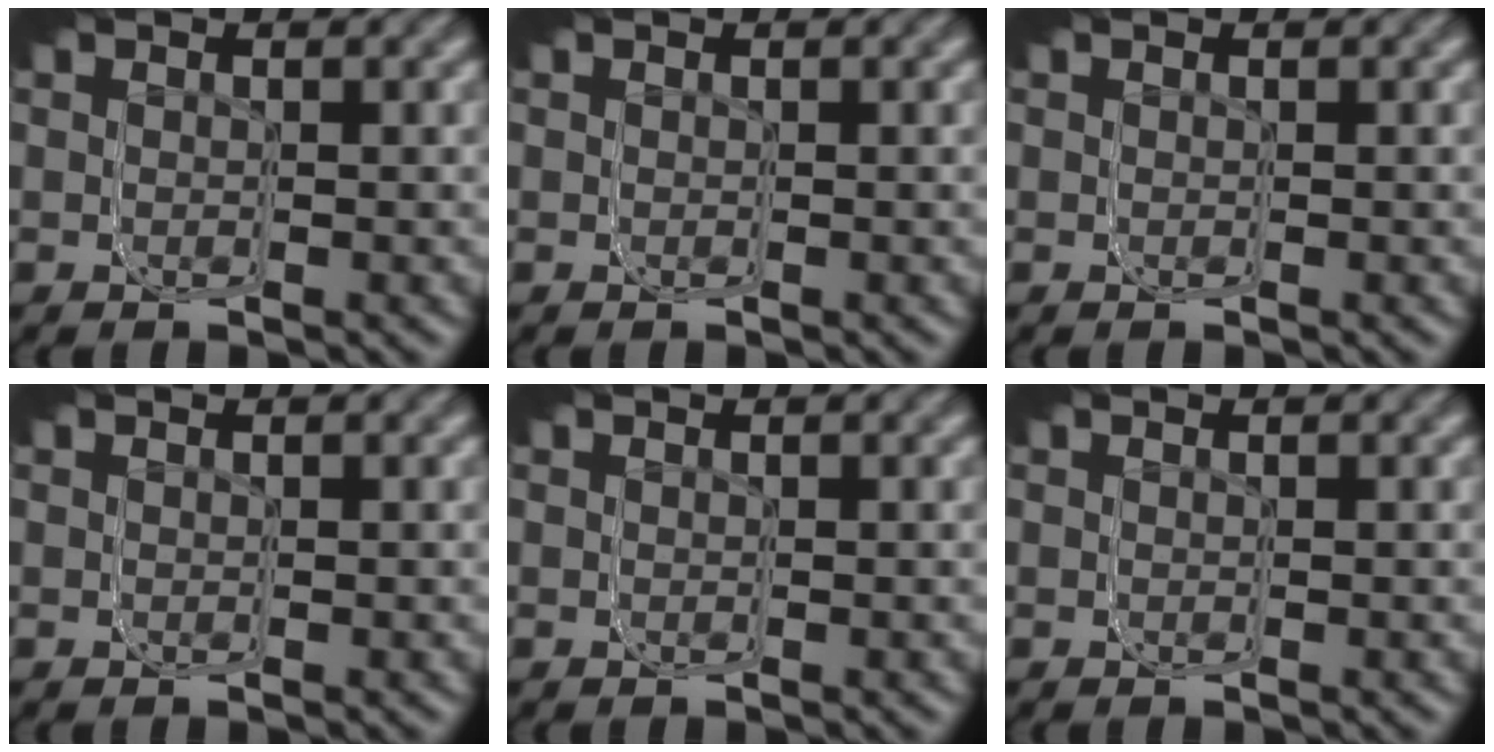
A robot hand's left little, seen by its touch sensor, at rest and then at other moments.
{"total": 0.0}
{"total": 0.0}
{"total": 0.0}
{"total": 0.0}
{"total": 0.0}